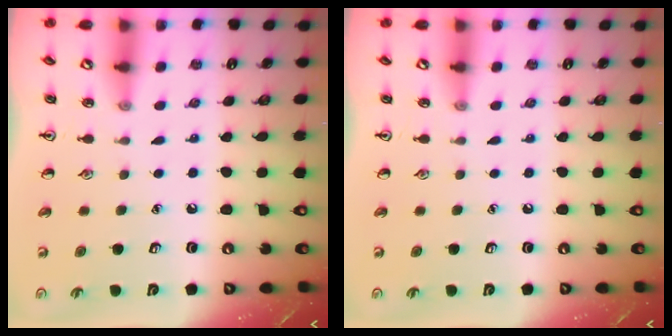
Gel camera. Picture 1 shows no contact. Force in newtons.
{"total": 0.0}